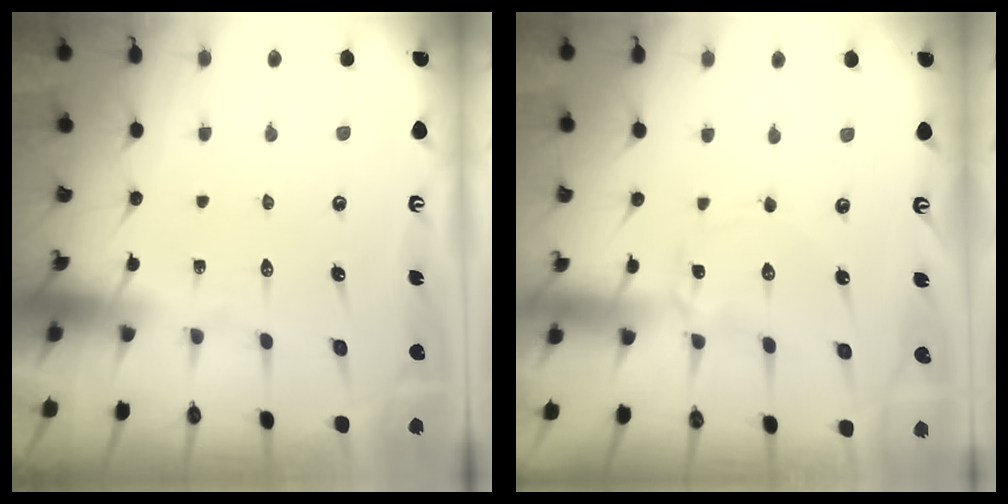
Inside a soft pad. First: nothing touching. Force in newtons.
{"total": 1.4, "press": 1.4, "slide": 0.1}